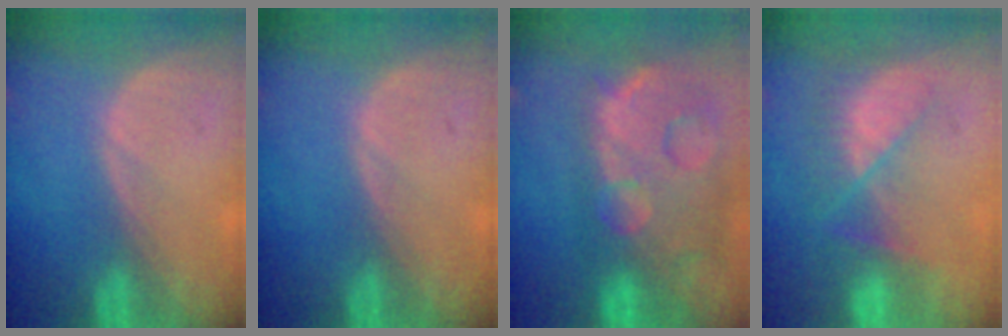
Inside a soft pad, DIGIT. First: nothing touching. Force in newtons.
{"total": 0.0}
{"total": 14.5, "press": 11.7, "slide": 8.5}
{"total": 7.9, "press": 7.0, "slide": 3.7}